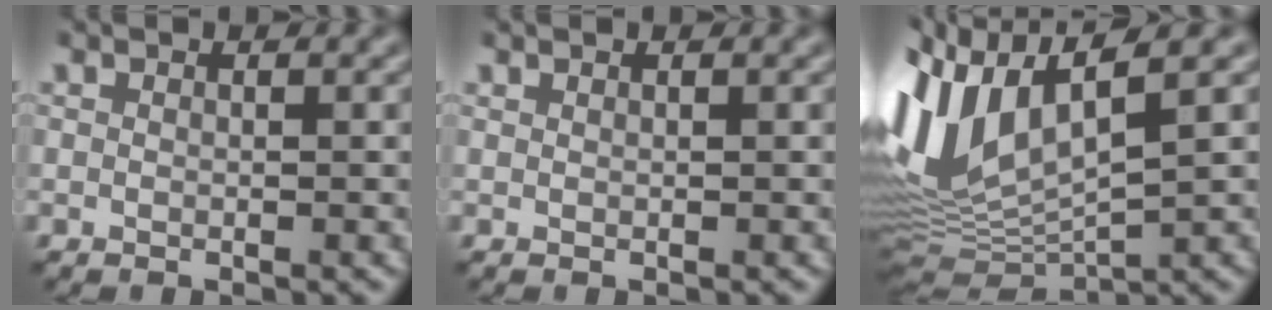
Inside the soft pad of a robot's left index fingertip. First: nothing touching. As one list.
[{"total": 0.0}, {"total": 10.4, "force": [2.2, 4.8, 9.0], "torque": [-0.215, -0.001, 0.055]}]